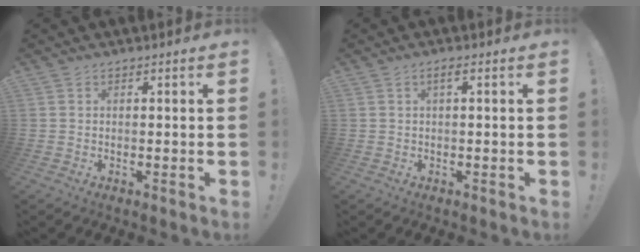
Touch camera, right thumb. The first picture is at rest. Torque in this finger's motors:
{"motor_torque": [-0.08, 0.08, -0.01, 0.00, 0.00]}